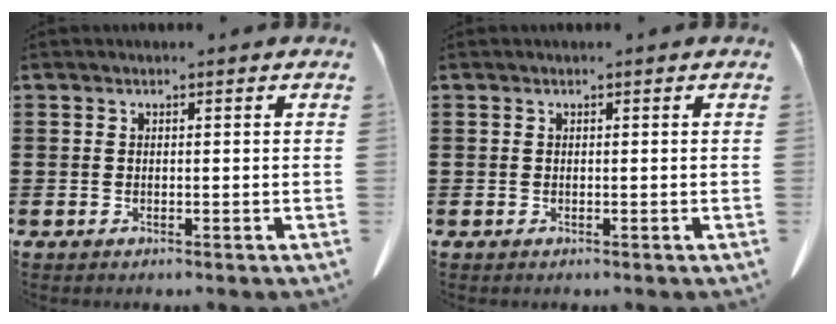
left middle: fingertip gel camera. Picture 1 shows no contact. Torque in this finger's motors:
{"motor_torque": [-0.35, -0.36, 0.05, 0.01]}